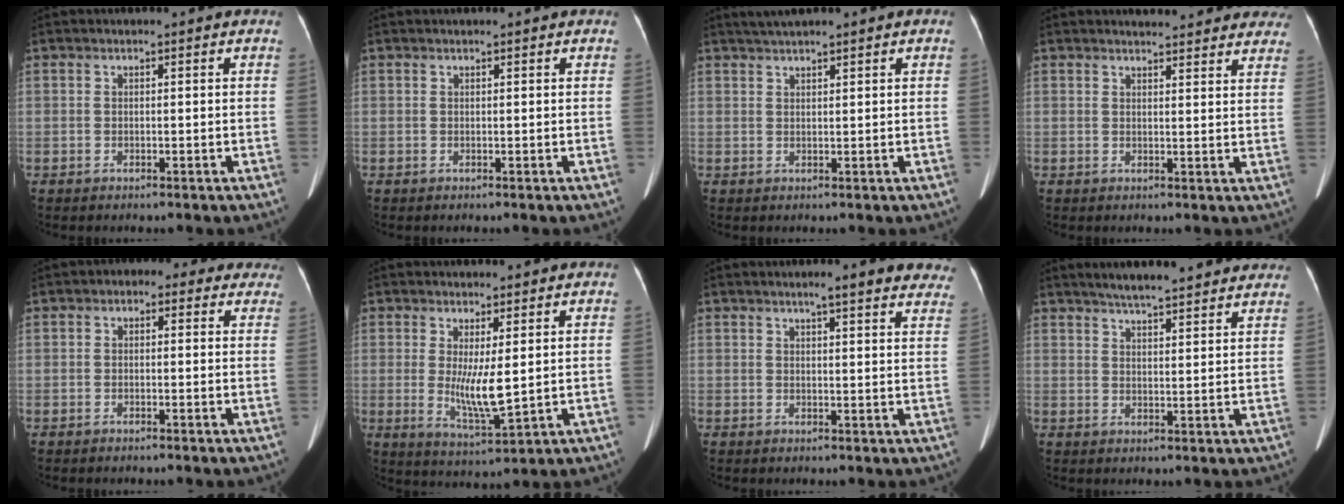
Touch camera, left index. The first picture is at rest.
{"total": 1.0, "force": [0.9, 0.0, 0.4], "torque": [-0.009, 0.019, 0.017]}
{"total": 3.3, "force": [2.7, 0.1, 1.9], "torque": [-0.038, 0.024, 0.051]}
{"total": 14.8, "force": [13.8, 3.0, 4.4], "torque": [-0.029, -0.004, 0.142]}
{"total": 5.8, "force": [3.8, 3.5, 2.6], "torque": [-0.018, 0.025, 0.031]}
{"total": 6.2, "force": [0.6, 0.9, 6.1], "torque": [-0.121, -0.025, 0.022]}
{"total": 11.4, "force": [9.7, 1.7, 5.9], "torque": [-0.052, 0.000, 0.099]}
{"total": 15.6, "force": [13.7, 2.2, 7.1], "torque": [-0.097, 0.026, 0.176]}